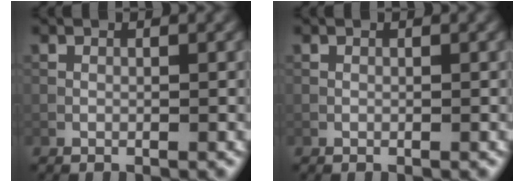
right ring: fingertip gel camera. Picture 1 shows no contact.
{"total": 0.0}